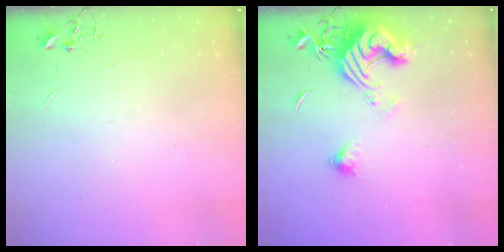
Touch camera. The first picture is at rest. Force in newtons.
{"total": 14.4, "press": 14.3, "slide": 1.8}